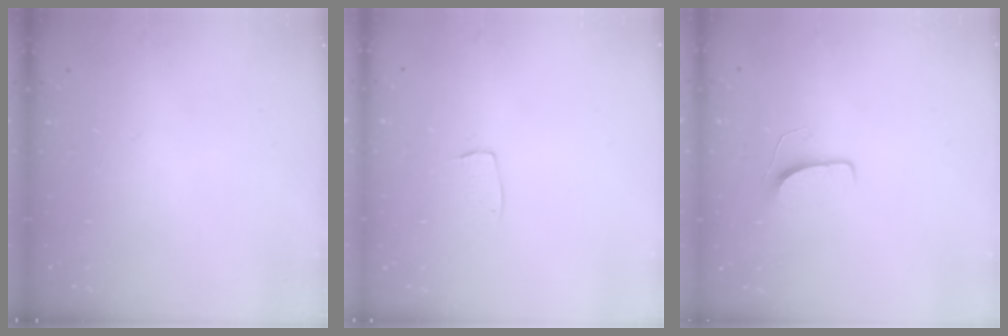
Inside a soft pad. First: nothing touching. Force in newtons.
{"total": 5.2, "press": 5.2, "slide": 0.3}
{"total": 5.8, "press": 5.7, "slide": 0.4}